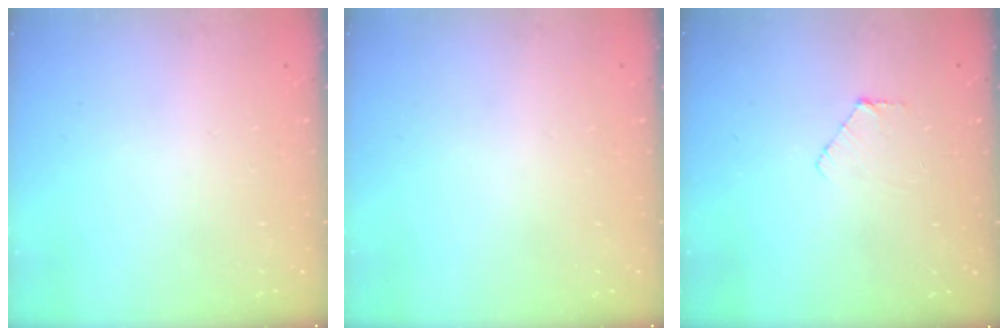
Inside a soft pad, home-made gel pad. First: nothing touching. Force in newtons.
{"total": 0.0}
{"total": 5.0, "press": 5.0, "slide": 0.5}